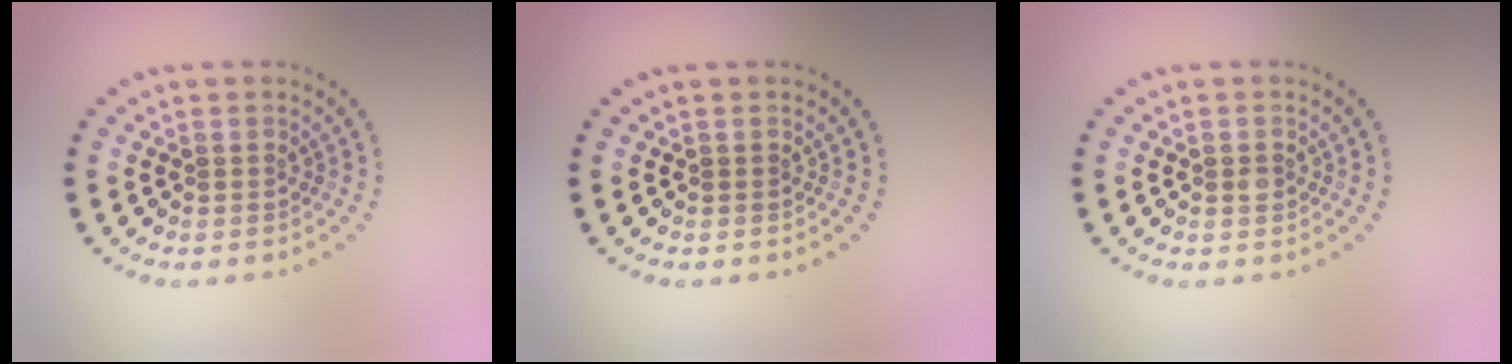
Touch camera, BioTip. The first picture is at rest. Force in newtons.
{"total": 0.0}
{"total": 0.8, "press": 0.8, "slide": 0.1}